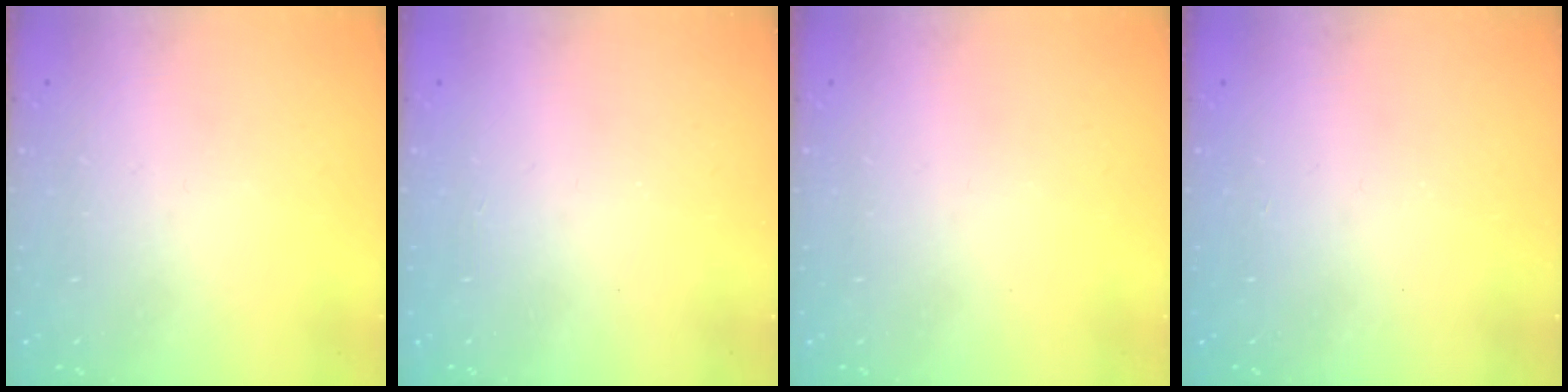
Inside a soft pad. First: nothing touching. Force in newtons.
{"total": 1.2, "press": 1.0, "slide": 0.6}
{"total": 0.0}
{"total": 1.0, "press": 0.9, "slide": 0.4}